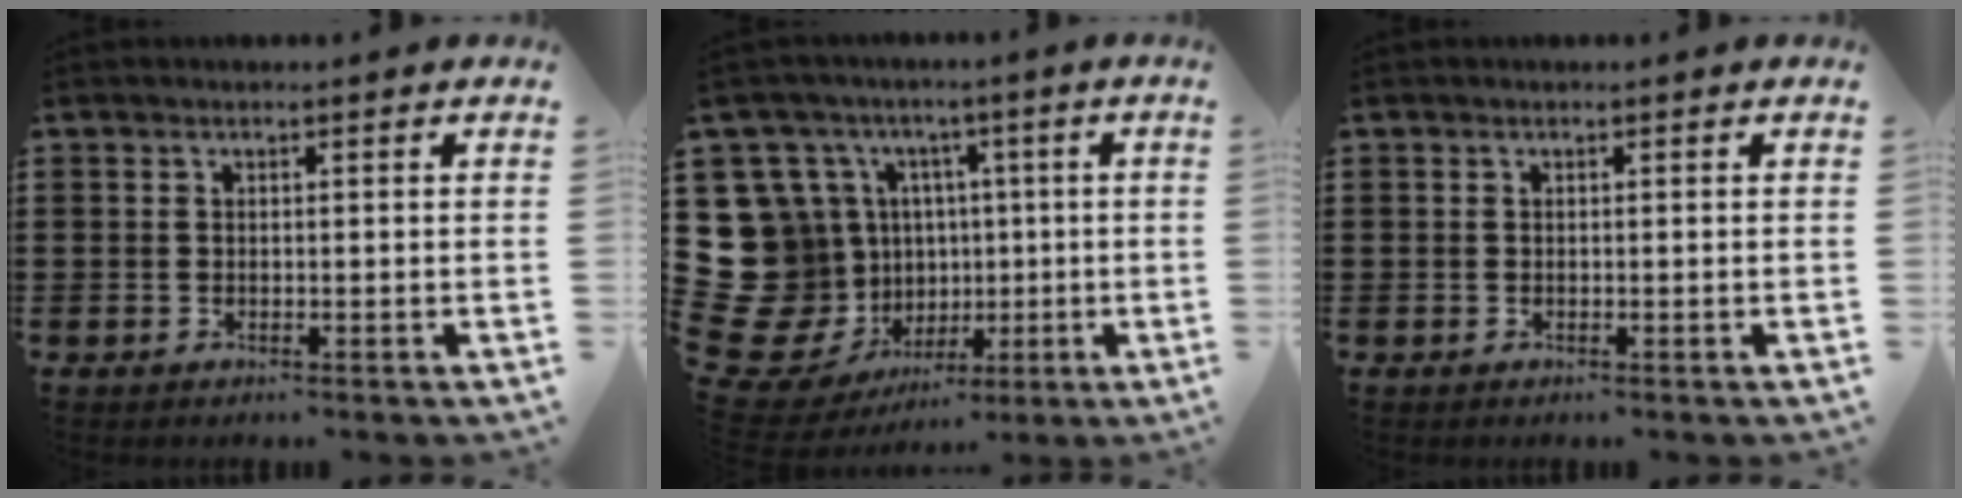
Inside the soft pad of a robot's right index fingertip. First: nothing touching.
{"total": 16.9, "force": [0.1, 16.1, 5.1], "torque": [-0.163, -0.032, 0.051]}
{"total": 0.0}